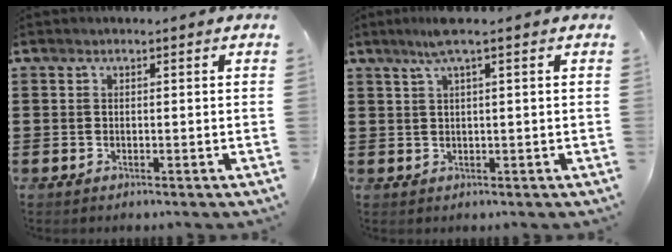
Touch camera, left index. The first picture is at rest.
{"total": 3.0, "force": [1.6, -0.3, 2.5], "torque": [-0.051, 0.000, 0.027]}